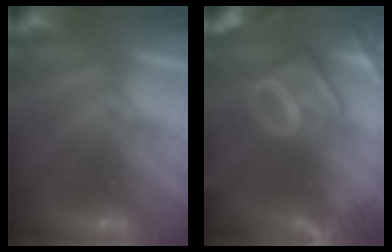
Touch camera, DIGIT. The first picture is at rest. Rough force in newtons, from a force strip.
{"total": 7.8}